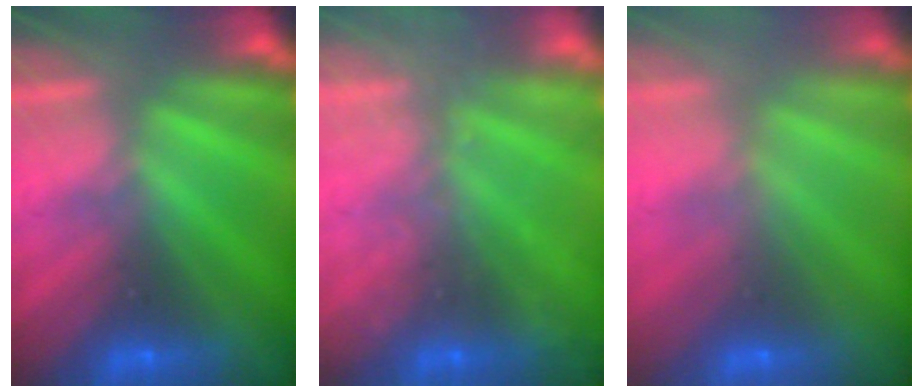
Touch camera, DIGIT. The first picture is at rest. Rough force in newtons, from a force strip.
{"total": 2.3}
{"total": 2.9}